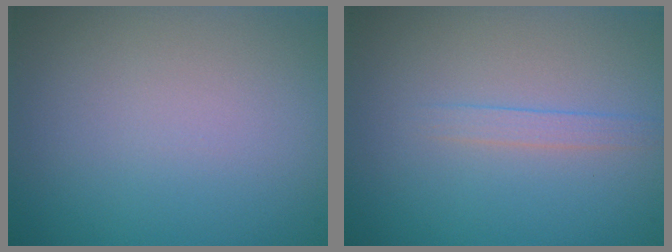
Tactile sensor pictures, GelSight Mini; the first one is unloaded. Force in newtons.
{"total": 1.2, "press": 1.2, "slide": 0.1}